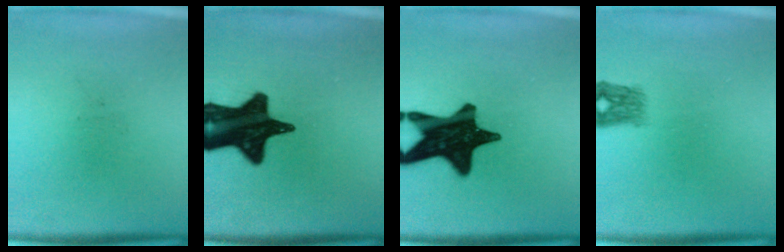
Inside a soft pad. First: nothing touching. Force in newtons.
{"total": 18.5}
{"total": 17.9}
{"total": 2.5}